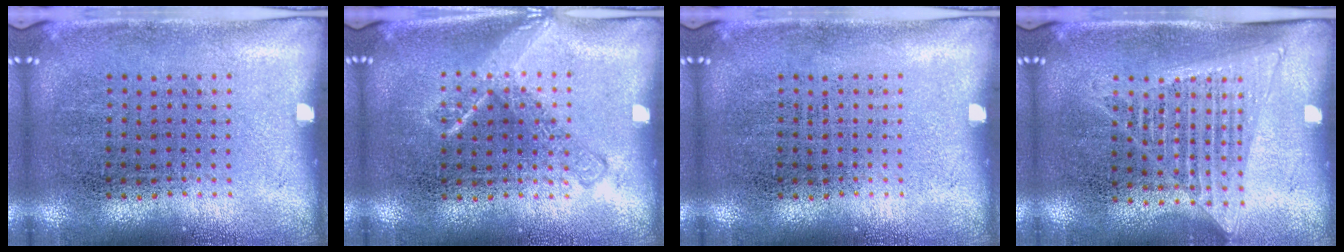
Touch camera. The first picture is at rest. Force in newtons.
{"total": 1.5, "press": 1.5, "slide": 0.2}
{"total": 0.0}
{"total": 1.4, "press": 1.2, "slide": 0.6}